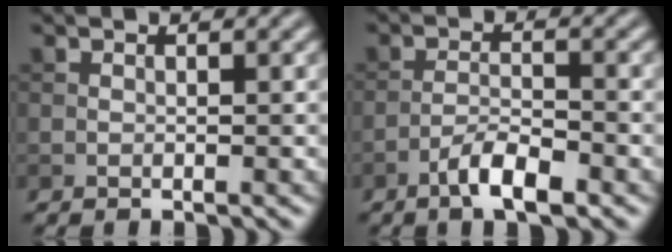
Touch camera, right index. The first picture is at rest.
{"total": 3.8, "force": [-2.4, 0.9, 2.7], "torque": [-0.053, 0.007, -0.049]}